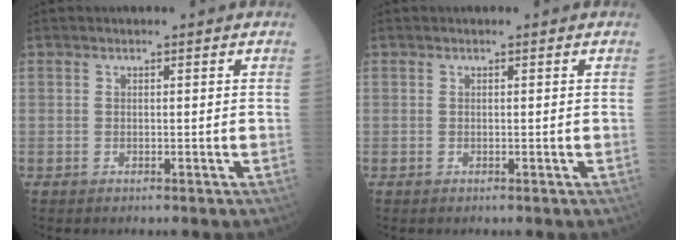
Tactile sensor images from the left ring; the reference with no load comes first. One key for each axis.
{"total": 0.0}